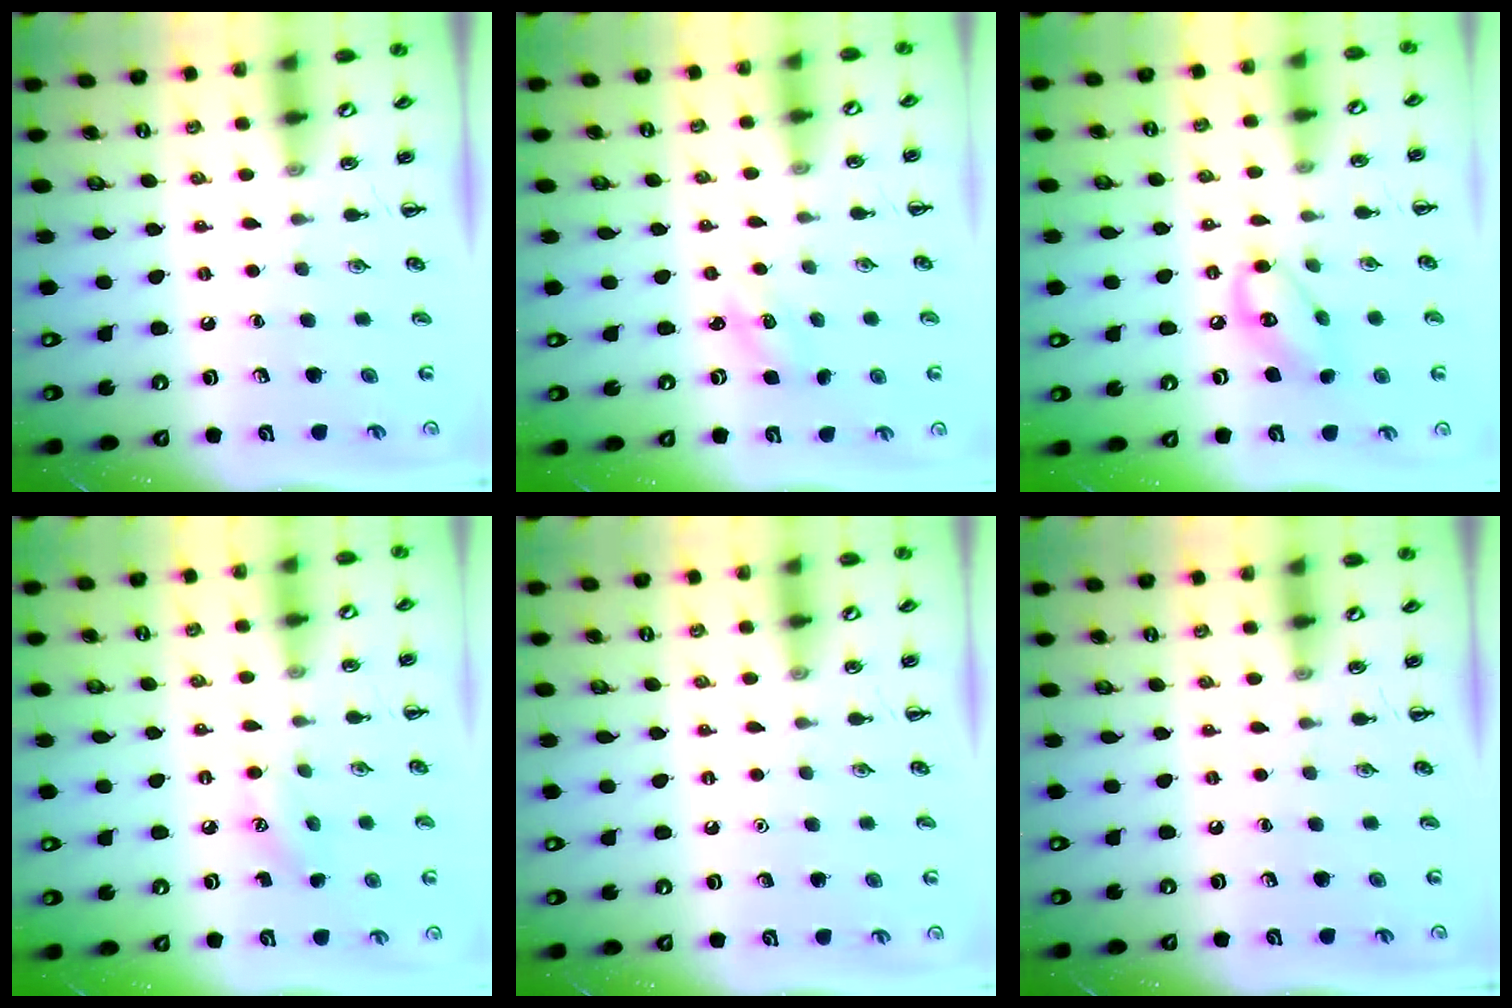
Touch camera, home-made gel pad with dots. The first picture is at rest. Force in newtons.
{"total": 1.8, "press": 1.7, "slide": 0.5}
{"total": 8.9, "press": 8.7, "slide": 1.6}
{"total": 6.7, "press": 6.4, "slide": 1.8}
{"total": 1.6, "press": 1.6, "slide": 0.1}
{"total": 0.0}